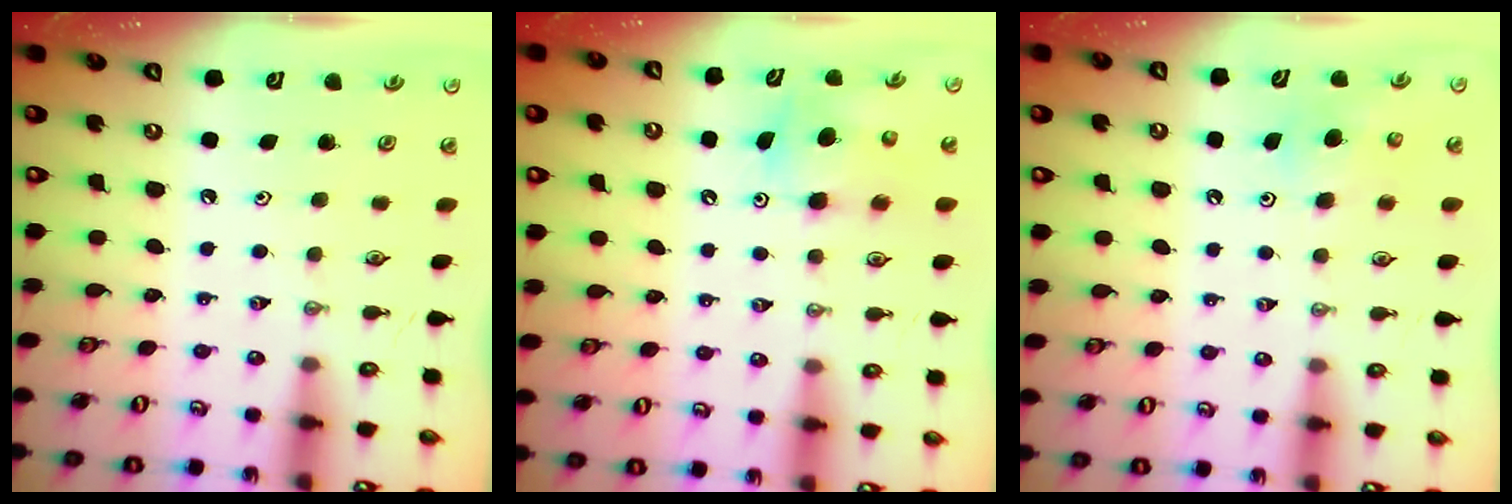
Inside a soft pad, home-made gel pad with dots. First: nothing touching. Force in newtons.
{"total": 8.2, "press": 8.1, "slide": 0.8}
{"total": 5.5, "press": 5.4, "slide": 1.1}